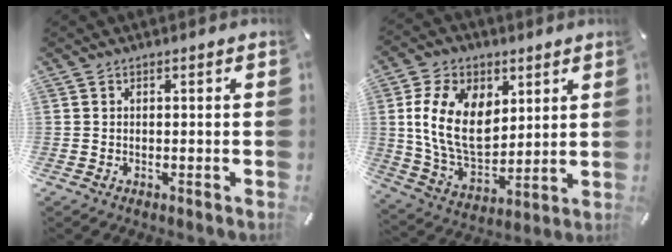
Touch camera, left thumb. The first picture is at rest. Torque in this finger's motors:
{"motor_torque": [0.83, 0.98, 2.21, -0.57, 0.26]}